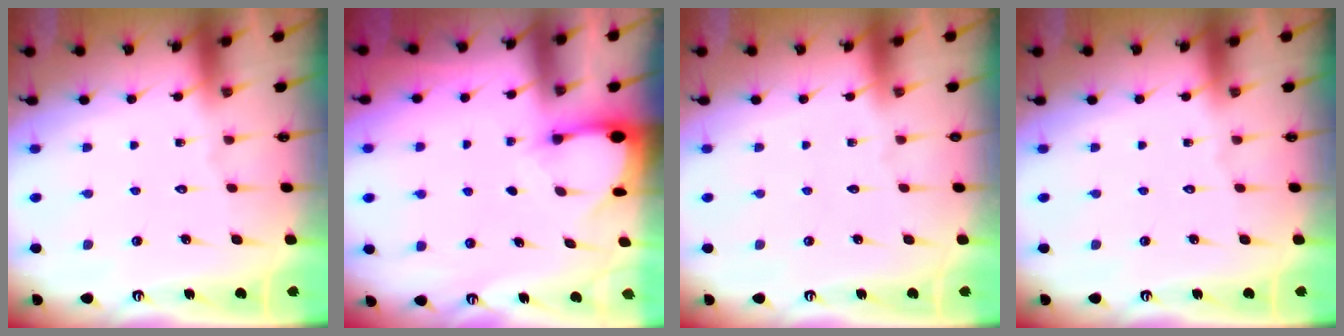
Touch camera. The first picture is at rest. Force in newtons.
{"total": 3.1, "press": 3.1, "slide": 0.2}
{"total": 0.0}
{"total": 0.0}